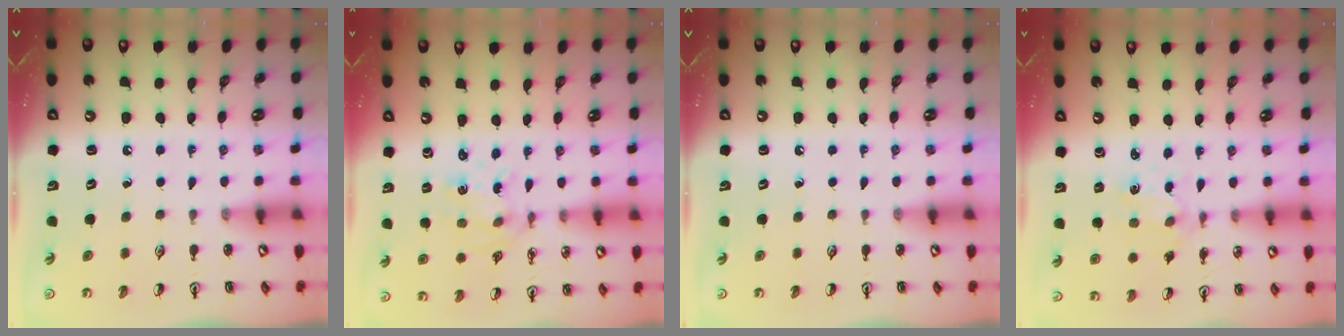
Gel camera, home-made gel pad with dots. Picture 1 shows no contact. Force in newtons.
{"total": 1.5, "press": 1.4, "slide": 0.5}
{"total": 0.0}
{"total": 1.7, "press": 1.7, "slide": 0.3}